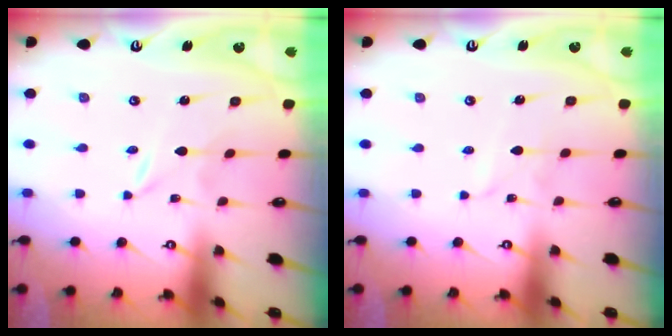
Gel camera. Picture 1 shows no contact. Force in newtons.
{"total": 1.8, "press": 1.8, "slide": 0.1}